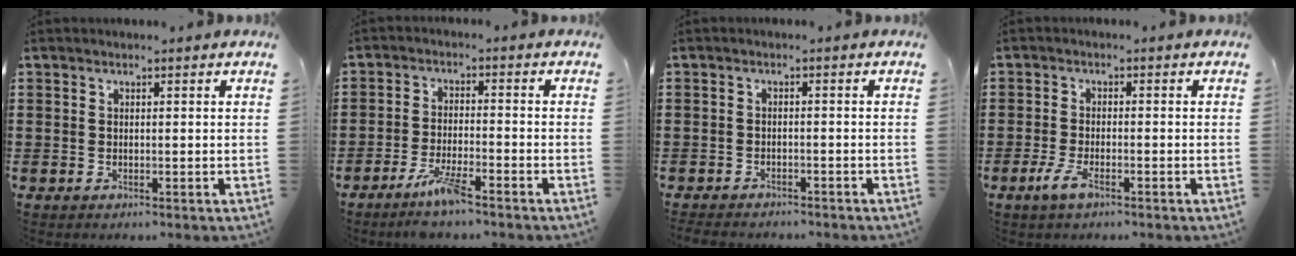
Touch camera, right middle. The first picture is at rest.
{"total": 5.3, "force": [-3.9, 0.6, 3.5], "torque": [-0.076, -0.009, -0.072]}
{"total": 2.0, "force": [-2.0, 0.3, 0.1], "torque": [-0.008, -0.001, -0.043]}
{"total": 3.5, "force": [-2.0, 1.0, 2.7], "torque": [-0.067, -0.005, -0.043]}